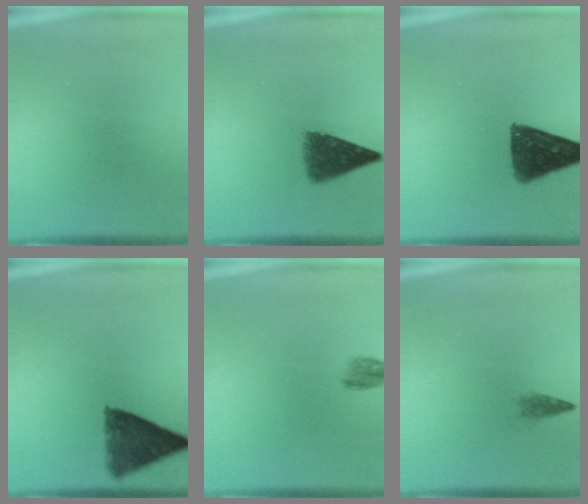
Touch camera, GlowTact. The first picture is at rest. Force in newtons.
{"total": 7.2}
{"total": 11.7}
{"total": 9.7}
{"total": 2.4}
{"total": 1.3}